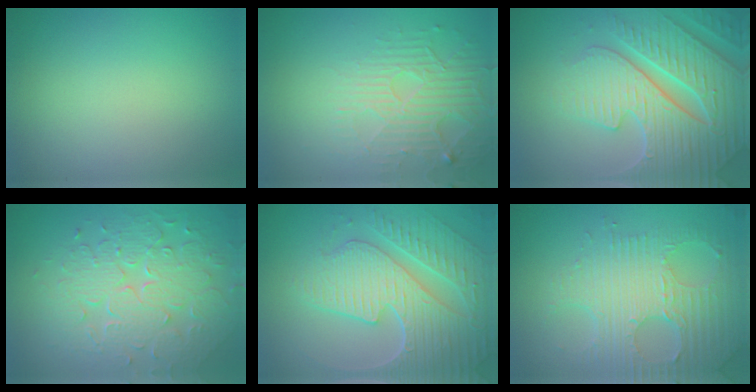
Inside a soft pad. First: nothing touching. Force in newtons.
{"total": 5.2, "press": 3.3, "slide": 4.1}
{"total": 7.6, "press": 7.4, "slide": 1.7}
{"total": 8.0, "press": 5.7, "slide": 5.6}
{"total": 8.8, "press": 6.4, "slide": 6.0}
{"total": 8.0, "press": 5.6, "slide": 5.8}